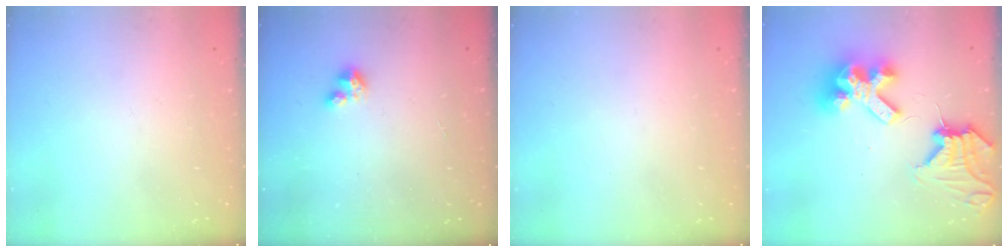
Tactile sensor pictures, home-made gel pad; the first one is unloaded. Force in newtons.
{"total": 2.9, "press": 2.9, "slide": 0.2}
{"total": 0.0}
{"total": 16.5, "press": 16.4, "slide": 1.7}